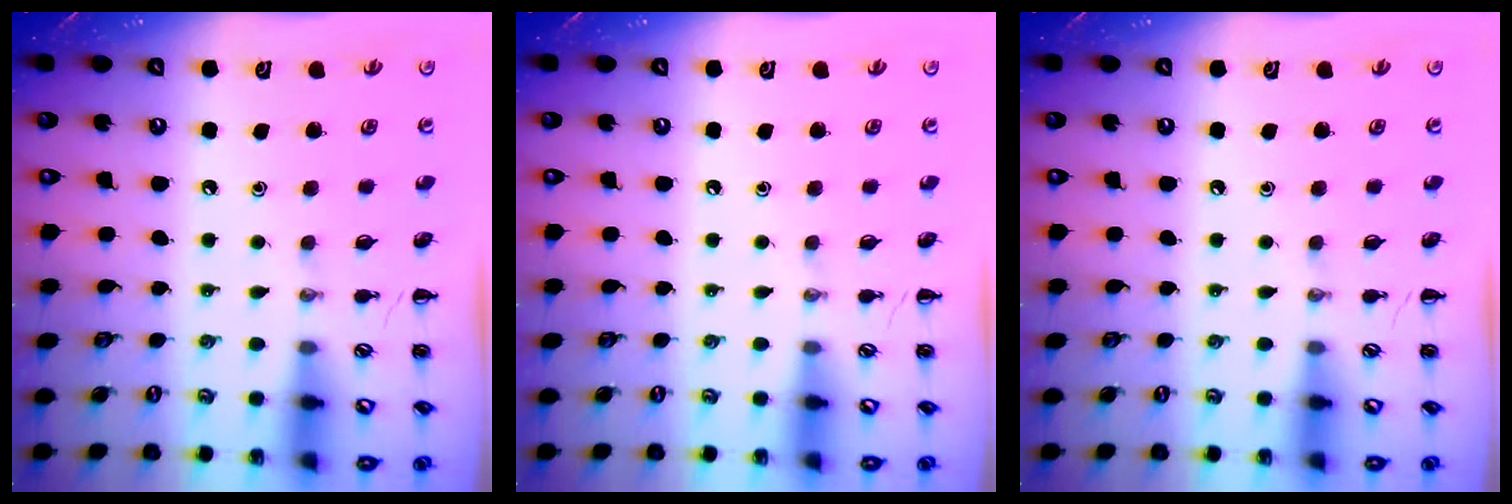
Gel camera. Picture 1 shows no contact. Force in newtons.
{"total": 0.0}
{"total": 0.0}